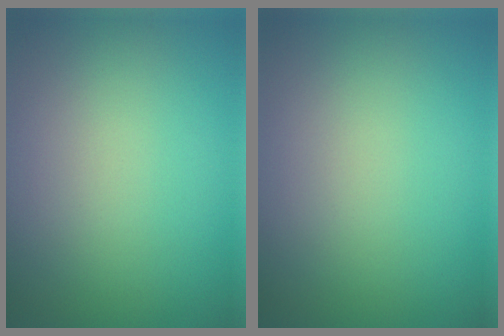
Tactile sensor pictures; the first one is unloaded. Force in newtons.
{"total": 0.0}